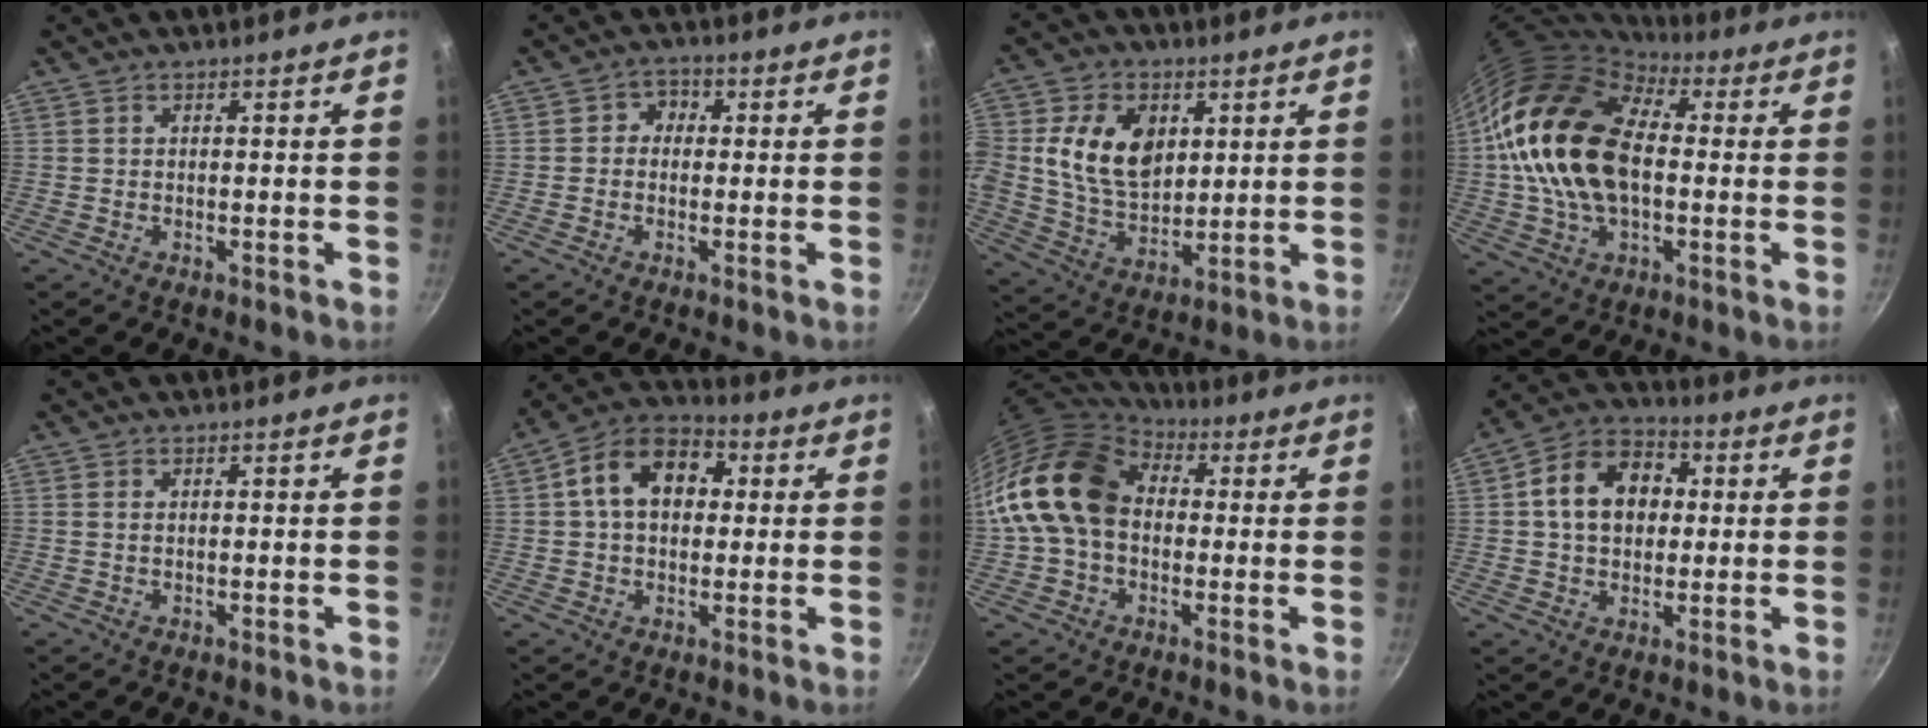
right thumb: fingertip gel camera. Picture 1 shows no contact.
{"total": 3.3, "force": [0.0, 3.0, 1.5], "torque": [-0.004, 0.009, -0.012]}
{"total": 14.9, "force": [3.3, 10.6, 10.0], "torque": [-0.161, -0.011, 0.061]}
{"total": 20.9, "force": [1.4, 13.5, 16.0], "torque": [-0.274, 0.021, 0.016]}
{"total": 0.6, "force": [0.2, 0.4, 0.4], "torque": [-0.008, 0.001, 0.003]}
{"total": 13.0, "force": [2.4, 9.2, 8.8], "torque": [-0.112, 0.026, 0.019]}
{"total": 17.4, "force": [1.3, 12.7, 11.8], "torque": [-0.199, 0.034, 0.012]}
{"total": 12.9, "force": [1.9, 9.7, 8.3], "torque": [-0.106, 0.023, 0.015]}